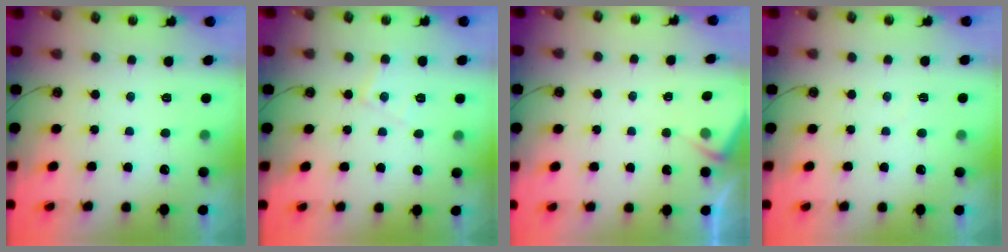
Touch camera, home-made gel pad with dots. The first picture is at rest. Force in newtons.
{"total": 6.4, "press": 6.4, "slide": 0.5}
{"total": 3.7, "press": 3.7, "slide": 0.6}
{"total": 2.8, "press": 2.7, "slide": 0.5}